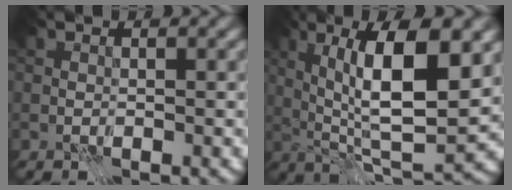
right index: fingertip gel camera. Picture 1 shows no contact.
{"total": 10.9, "force": [2.8, 3.6, 9.9], "torque": [-0.152, -0.006, 0.053]}